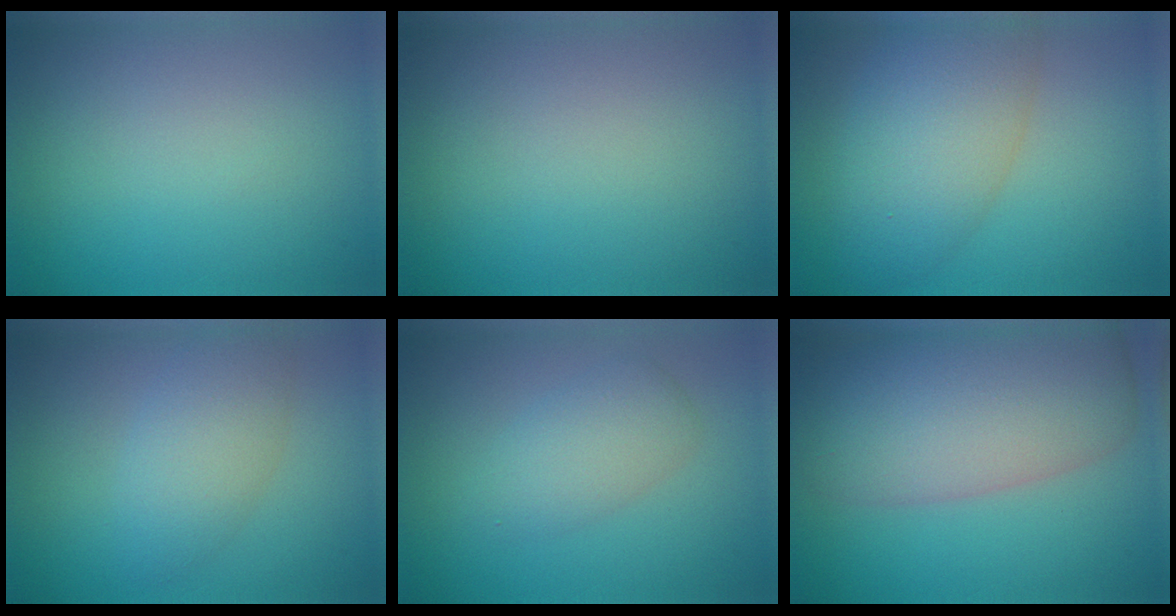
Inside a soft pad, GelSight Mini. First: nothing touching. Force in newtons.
{"total": 0.0}
{"total": 7.0, "press": 7.0, "slide": 0.3}
{"total": 3.8, "press": 3.8, "slide": 0.1}
{"total": 3.0, "press": 3.0, "slide": 0.0}
{"total": 10.6, "press": 10.5, "slide": 0.6}